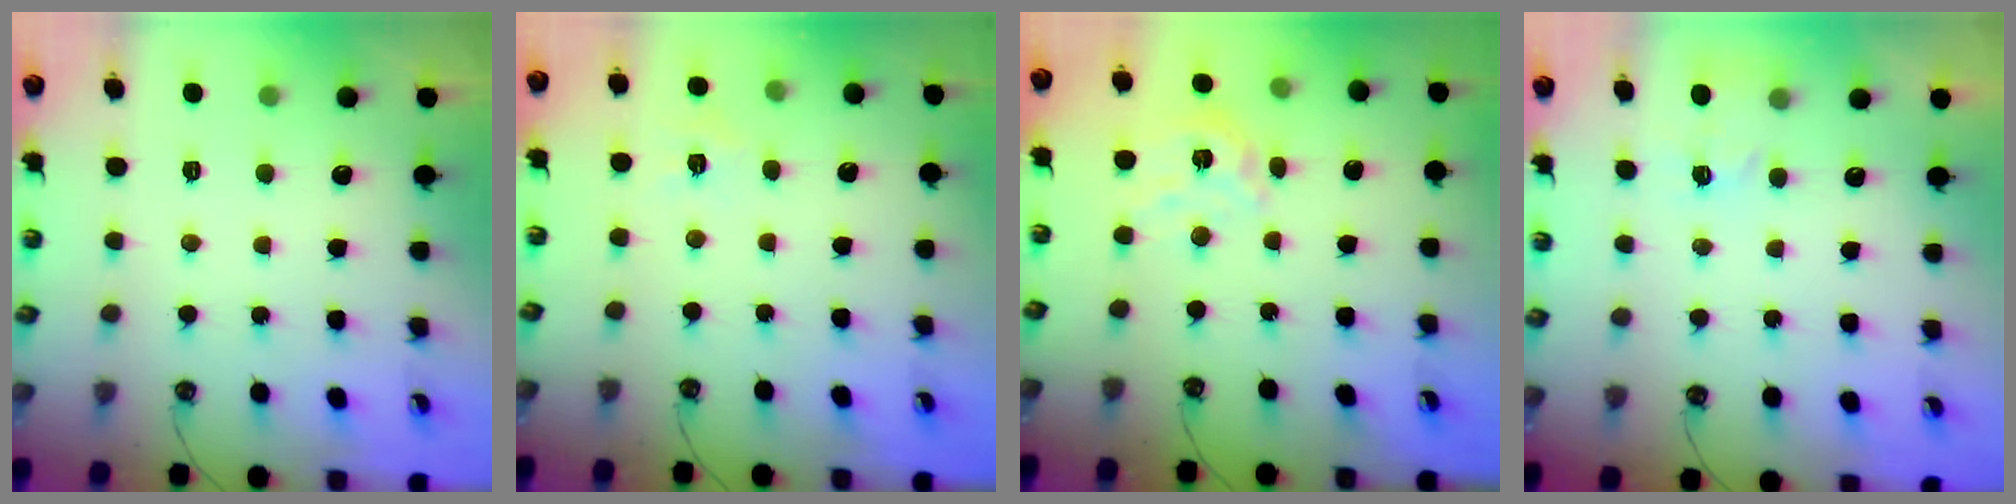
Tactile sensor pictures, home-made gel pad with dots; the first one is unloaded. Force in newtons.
{"total": 4.3, "press": 4.3, "slide": 0.6}
{"total": 11.8, "press": 11.8, "slide": 0.9}
{"total": 3.3, "press": 3.2, "slide": 0.5}